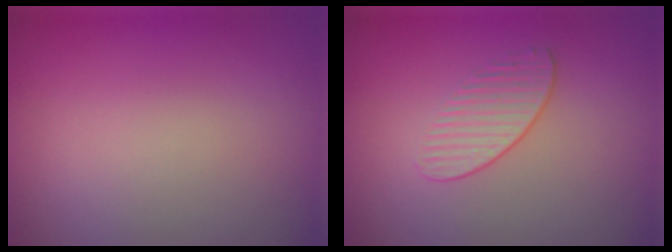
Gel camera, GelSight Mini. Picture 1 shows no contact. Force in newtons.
{"total": 1.6, "press": 1.1, "slide": 1.2}